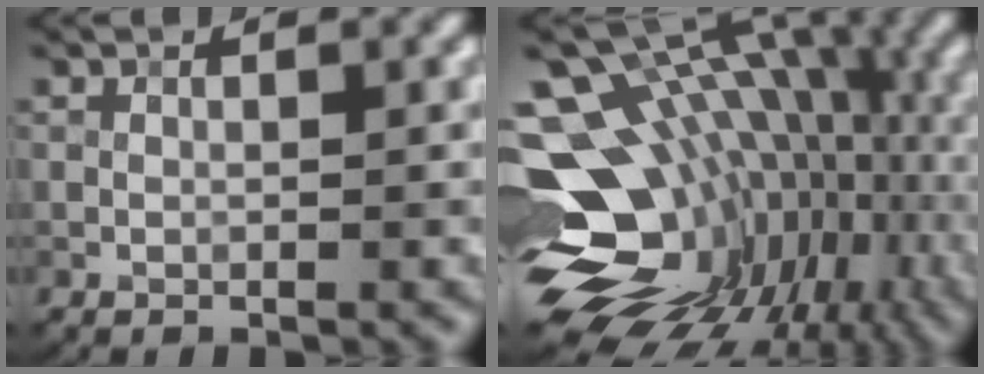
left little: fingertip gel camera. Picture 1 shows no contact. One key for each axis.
{"total": 18.0, "fx": -2.6, "fy": 11.8, "fz": 13.3, "tx": -0.182, "ty": -0.002, "tz": -0.012}